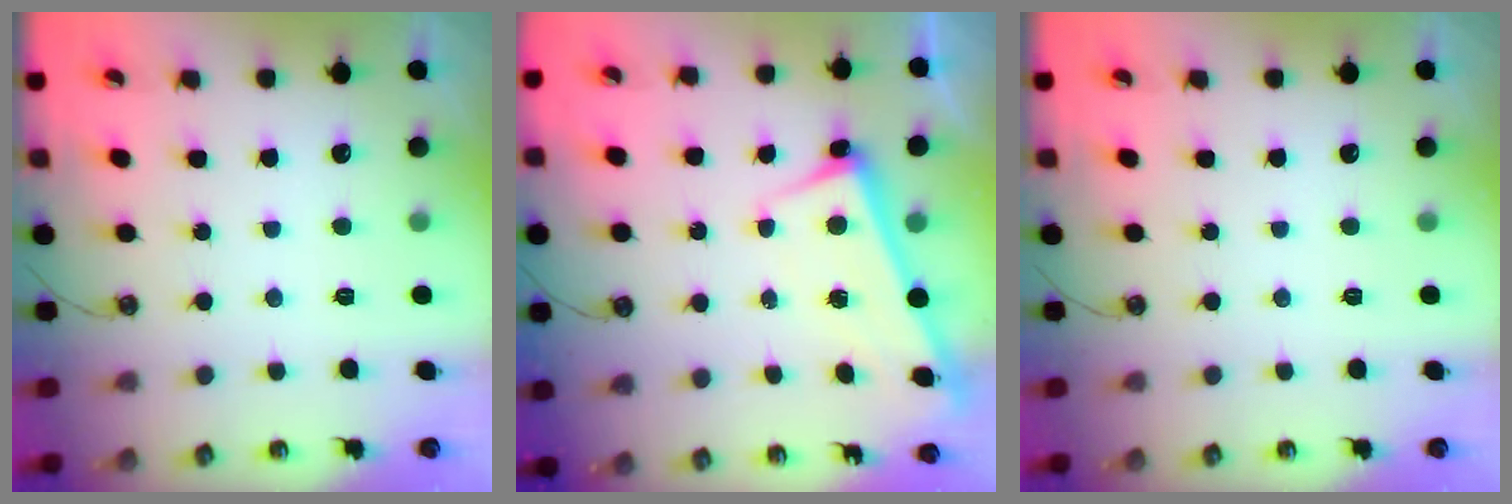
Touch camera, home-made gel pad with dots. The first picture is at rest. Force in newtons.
{"total": 2.8, "press": 2.7, "slide": 0.4}
{"total": 0.0}